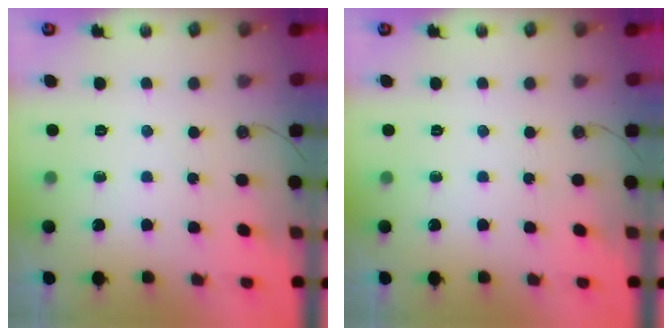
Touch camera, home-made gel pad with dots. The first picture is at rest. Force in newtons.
{"total": 0.0}